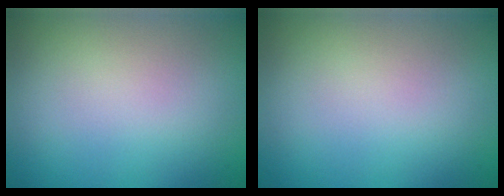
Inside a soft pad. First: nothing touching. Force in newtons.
{"total": 0.0}